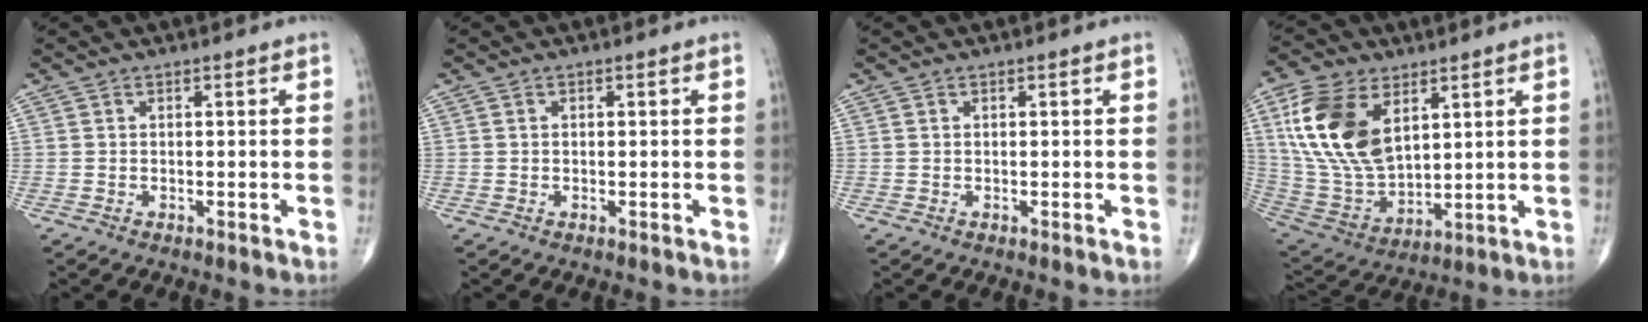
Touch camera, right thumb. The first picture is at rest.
{"total": 0.0}
{"total": 0.0}
{"total": 18.4, "force": [6.9, 10.6, 13.4], "torque": [-0.253, -0.027, 0.140]}